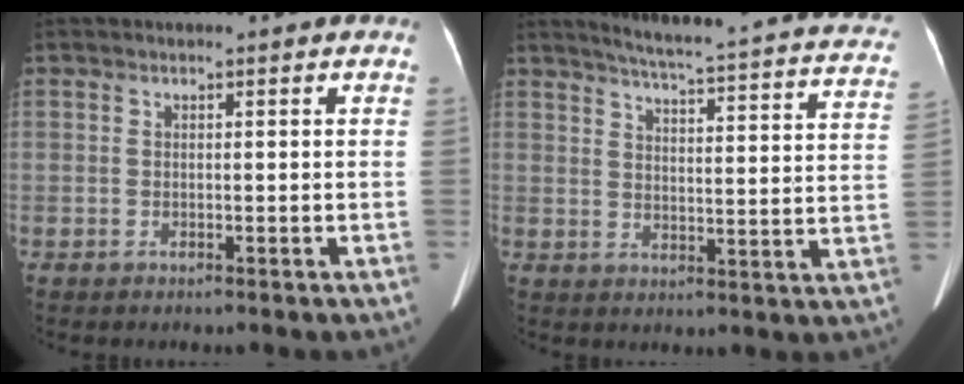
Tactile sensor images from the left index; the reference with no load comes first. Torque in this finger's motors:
{"motor_torque": [0.68, -1.46, -0.02, 0.02]}